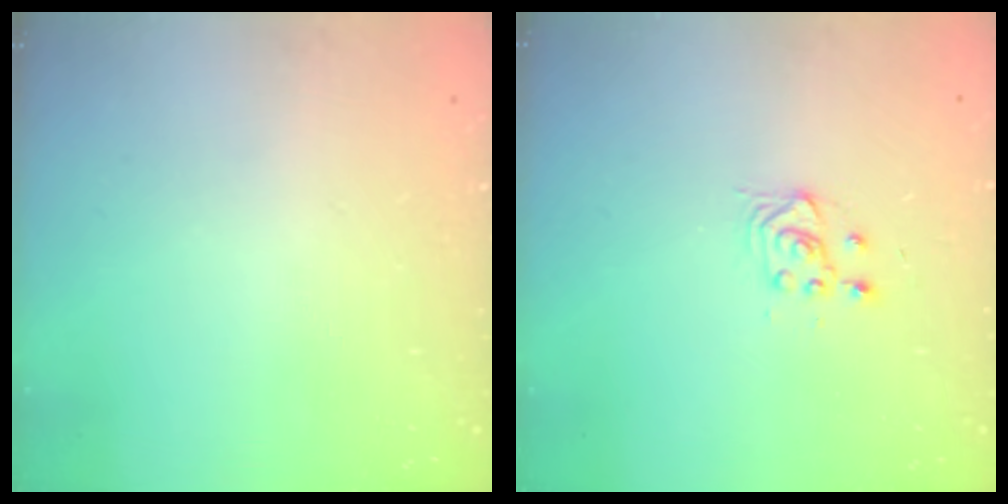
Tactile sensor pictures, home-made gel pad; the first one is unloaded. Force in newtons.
{"total": 3.3, "press": 3.1, "slide": 1.1}